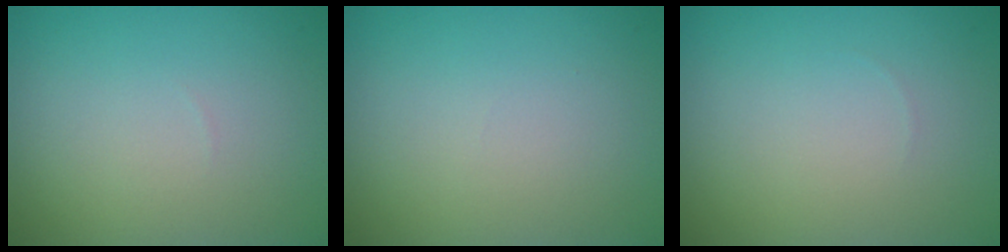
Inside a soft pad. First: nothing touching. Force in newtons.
{"total": 0.0}
{"total": 0.0}